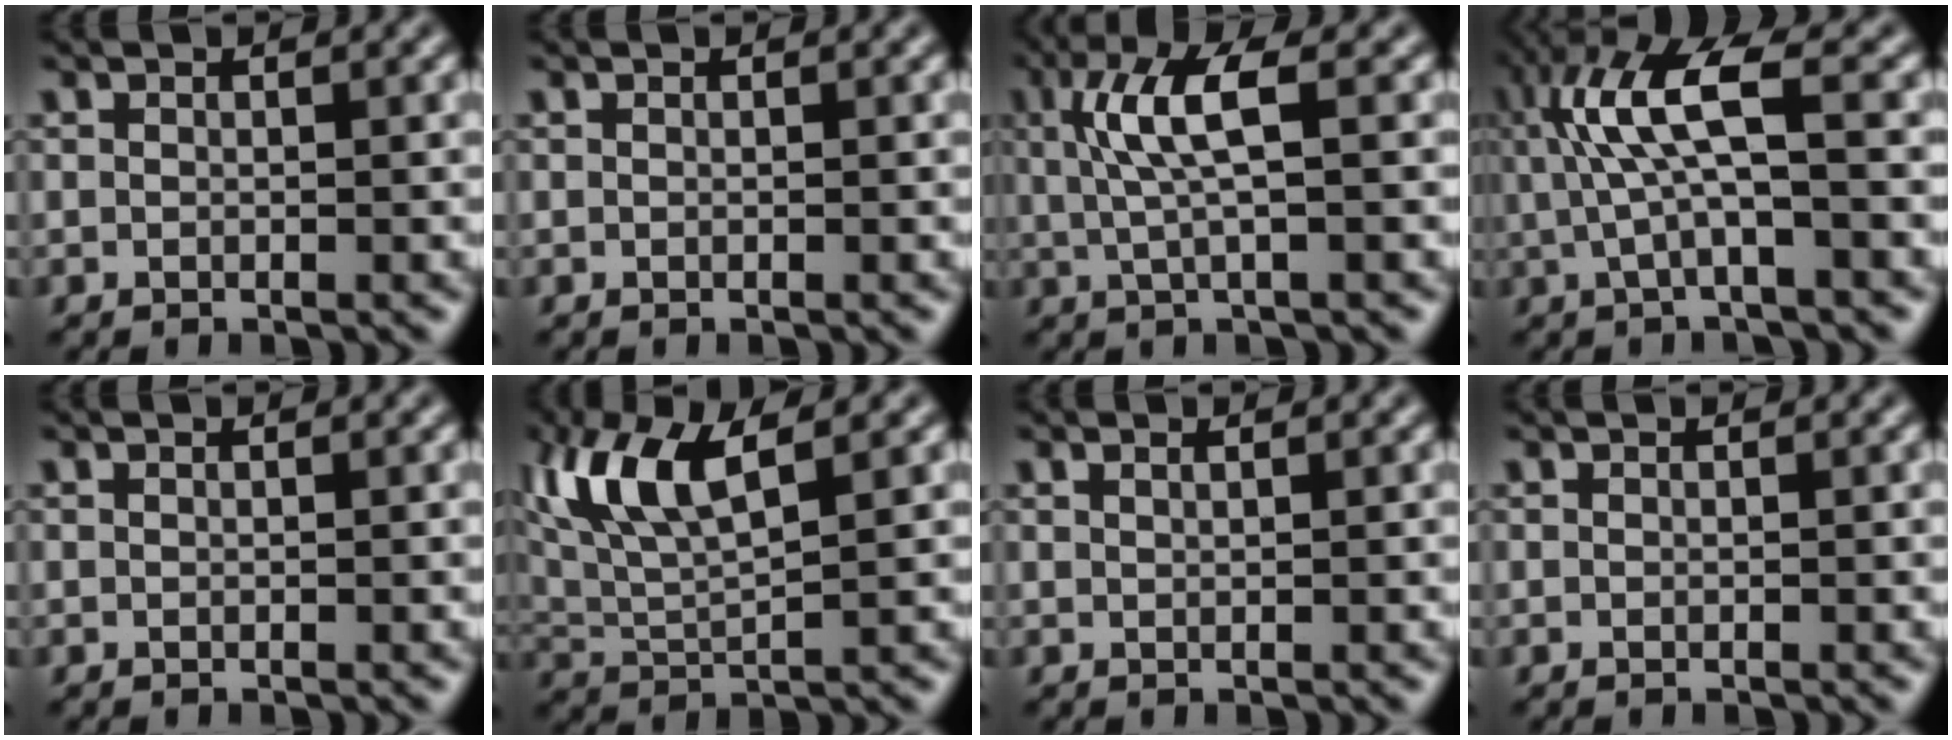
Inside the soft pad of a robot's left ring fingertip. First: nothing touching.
{"total": 0.0}
{"total": 4.9, "force": [1.1, 1.2, 4.6], "torque": [-0.094, 0.004, 0.022]}
{"total": 6.2, "force": [1.1, 1.5, 5.9], "torque": [-0.126, 0.005, 0.022]}
{"total": 0.0}
{"total": 7.3, "force": [3.4, 2.5, 6.0], "torque": [-0.124, 0.009, 0.064]}
{"total": 0.7, "force": [0.5, 0.2, 0.5], "torque": [-0.011, 0.000, 0.009]}
{"total": 0.0}